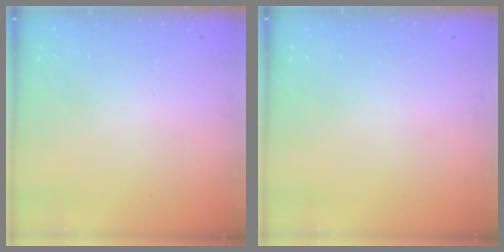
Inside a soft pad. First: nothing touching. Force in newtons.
{"total": 0.0}